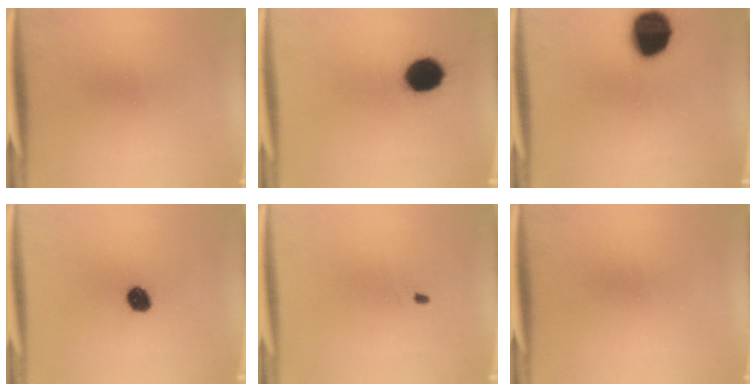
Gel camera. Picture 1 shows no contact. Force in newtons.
{"total": 10.2}
{"total": 15.2}
{"total": 5.5}
{"total": 0.5}
{"total": 0.0}